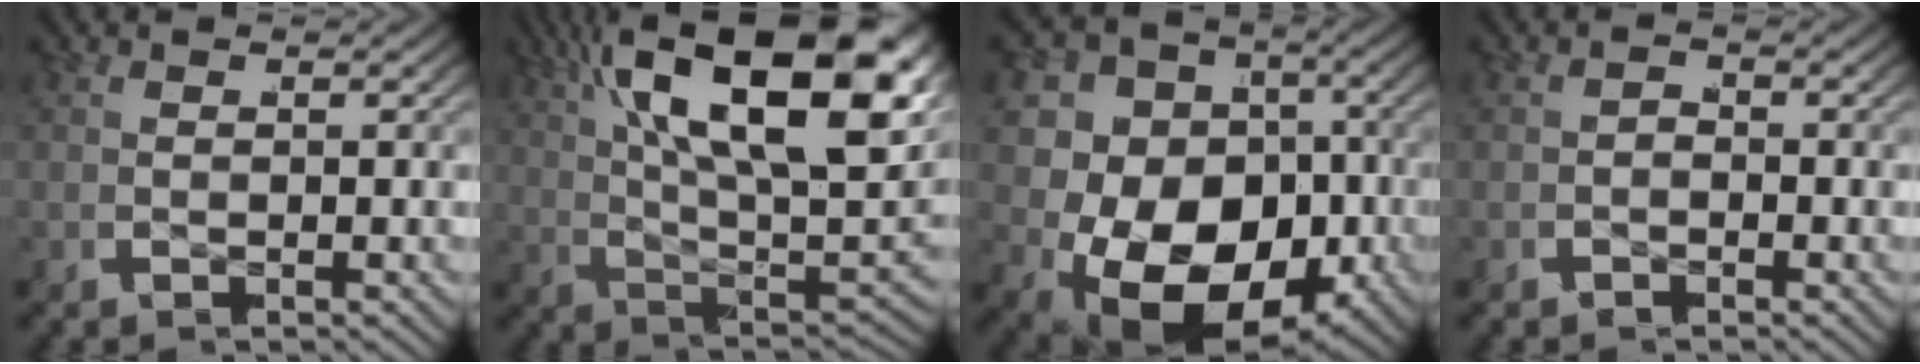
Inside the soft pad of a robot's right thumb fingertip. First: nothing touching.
{"total": 16.5, "force": [4.3, 7.6, 14.1], "torque": [-0.239, -0.013, 0.072]}
{"total": 20.0, "force": [-2.4, 14.8, 13.3], "torque": [-0.271, -0.081, -0.013]}
{"total": 0.8, "force": [-0.7, 0.2, -0.1], "torque": [-0.002, -0.001, -0.014]}